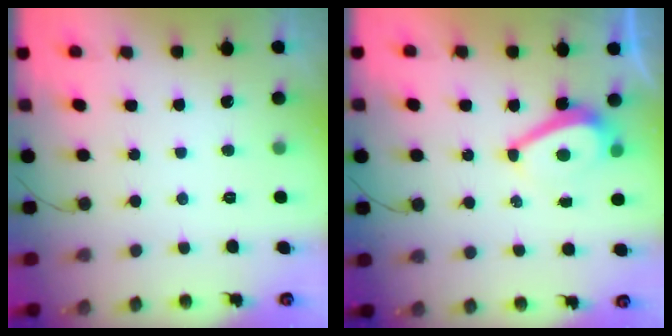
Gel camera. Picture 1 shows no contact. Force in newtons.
{"total": 6.3, "press": 5.7, "slide": 2.9}